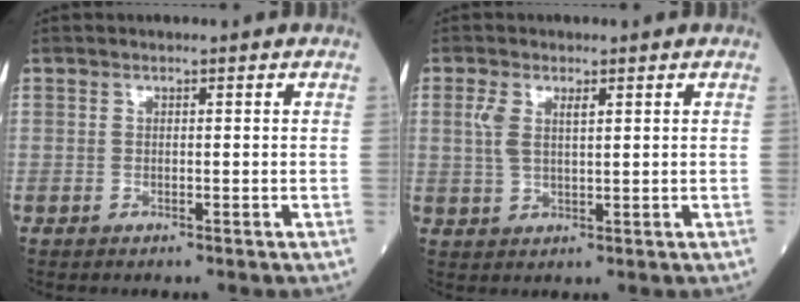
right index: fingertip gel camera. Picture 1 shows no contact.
{"total": 3.8, "force": [1.4, 1.4, 3.3], "torque": [-0.077, 0.010, 0.031]}